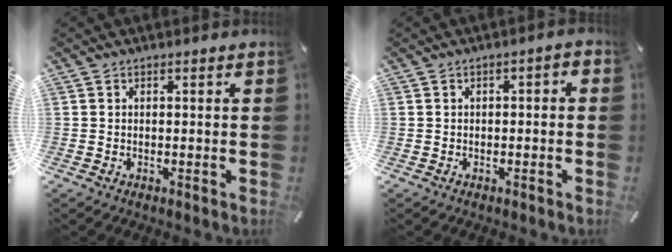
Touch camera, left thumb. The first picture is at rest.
{"total": 2.0, "force": [-1.3, 0.8, 1.3], "torque": [-0.022, 0.008, -0.025]}